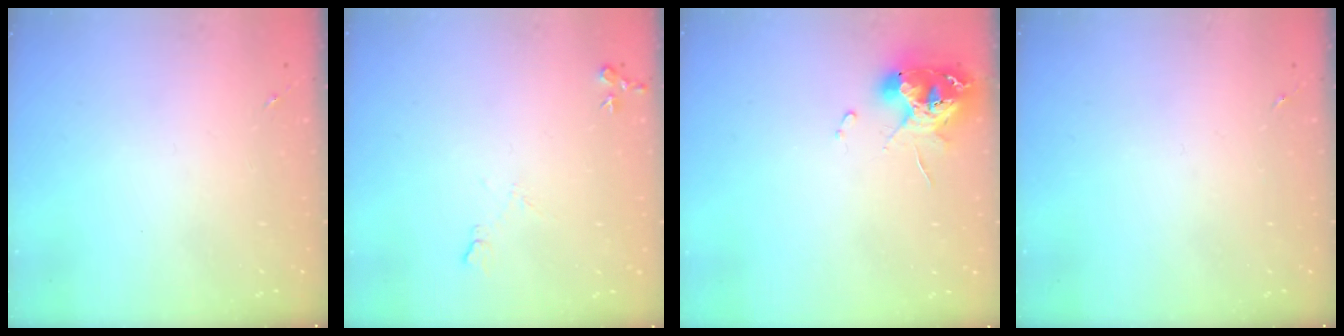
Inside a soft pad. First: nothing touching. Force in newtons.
{"total": 6.9, "press": 6.8, "slide": 1.0}
{"total": 11.1, "press": 11.0, "slide": 1.2}
{"total": 0.0}